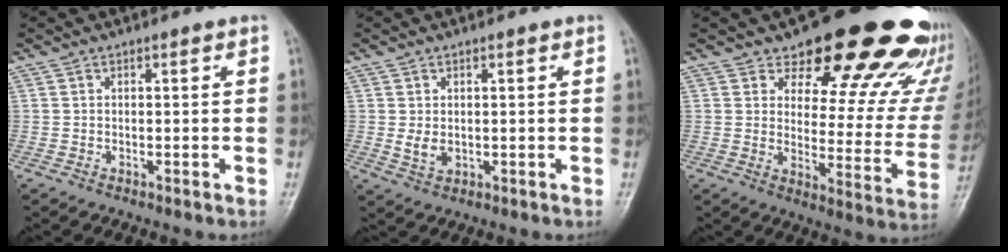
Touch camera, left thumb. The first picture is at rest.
{"total": 2.7, "force": [0.3, 2.0, 1.8], "torque": [-0.026, -0.009, 0.010]}
{"total": 22.4, "force": [18.2, 8.6, 9.9], "torque": [-0.077, -0.119, 0.220]}